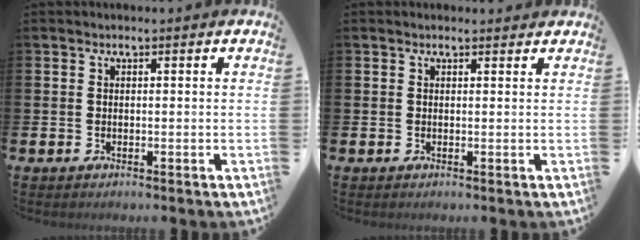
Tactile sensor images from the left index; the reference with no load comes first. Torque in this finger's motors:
{"motor_torque": [0.98, -1.16, 0.32, 0.04]}